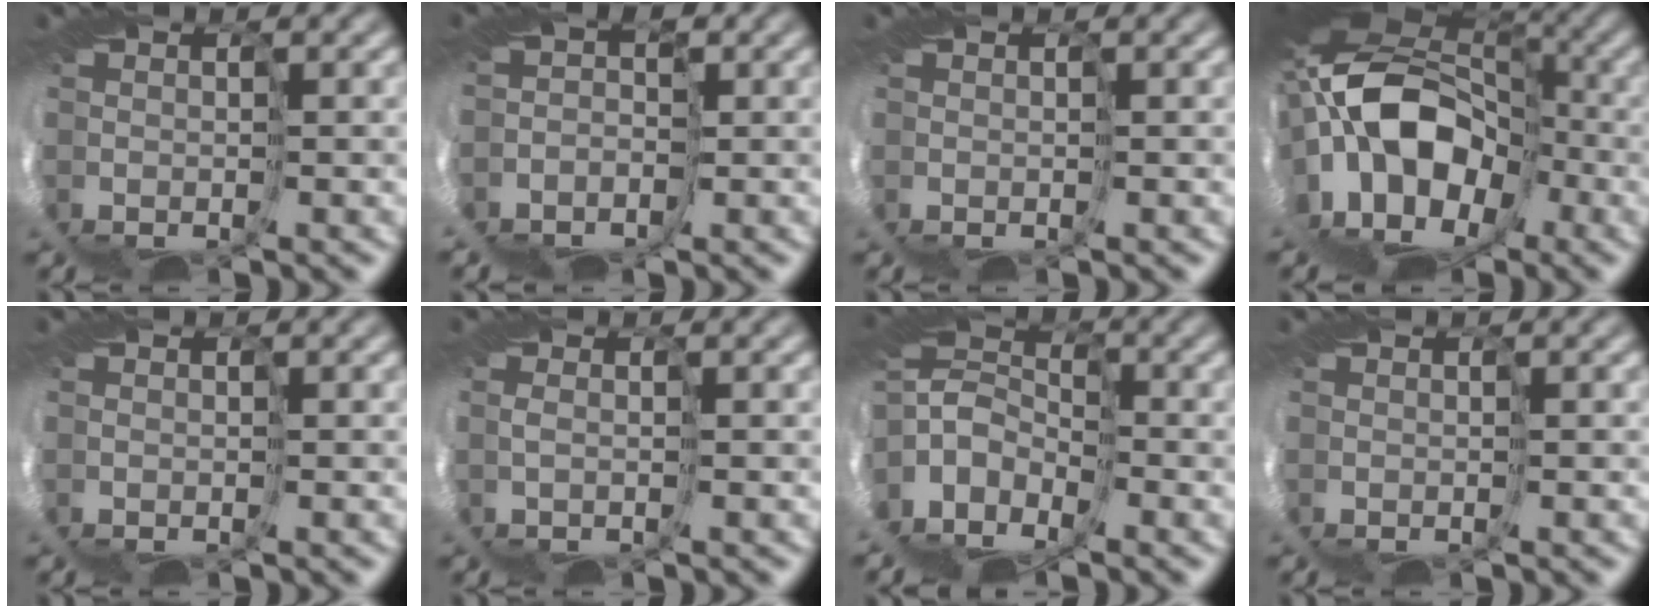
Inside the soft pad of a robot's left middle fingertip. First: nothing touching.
{"total": 2.0, "force": [-1.8, 0.8, -0.2], "torque": [0.021, -0.016, -0.015]}
{"total": 0.0}
{"total": 11.5, "force": [0.7, 7.6, 8.7], "torque": [-0.136, 0.007, 0.006]}
{"total": 0.0}
{"total": 0.8, "force": [0.4, -0.5, 0.5], "torque": [-0.025, 0.000, 0.007]}
{"total": 2.8, "force": [0.9, 1.8, 1.9], "torque": [-0.041, 0.018, -0.004]}
{"total": 0.0}